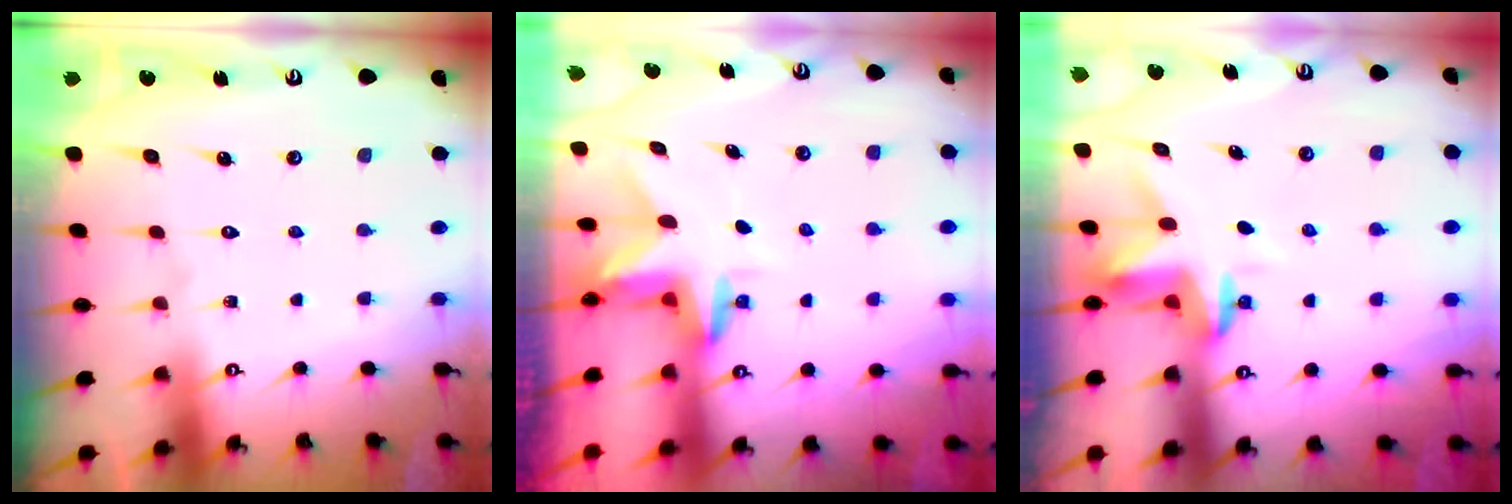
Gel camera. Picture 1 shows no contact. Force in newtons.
{"total": 3.0, "press": 3.0, "slide": 0.2}
{"total": 3.6, "press": 3.5, "slide": 0.3}